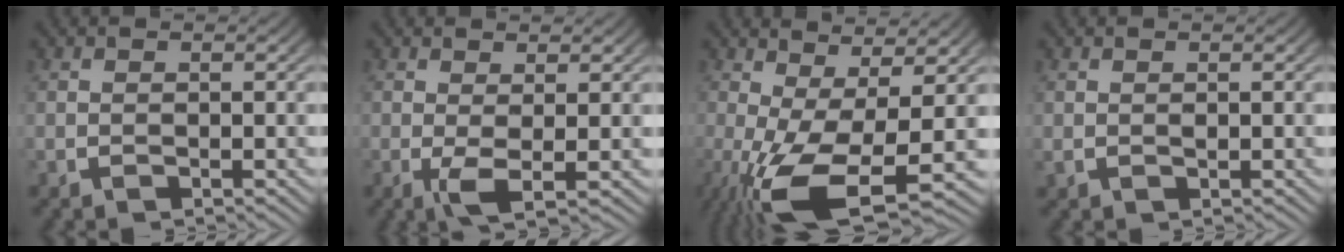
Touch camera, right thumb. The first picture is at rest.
{"total": 2.8, "force": [0.2, 1.0, 2.6], "torque": [-0.052, -0.015, 0.005]}
{"total": 10.1, "force": [-2.2, 4.8, 8.6], "torque": [-0.183, -0.050, -0.009]}
{"total": 0.6, "force": [0.4, 0.2, 0.3], "torque": [-0.008, 0.001, 0.009]}